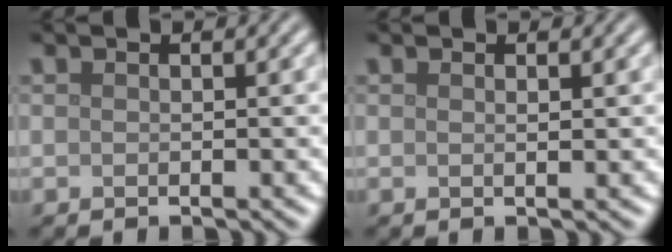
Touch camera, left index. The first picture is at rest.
{"total": 0.6, "force": [0.3, 0.2, 0.5], "torque": [-0.002, 0.001, 0.003]}